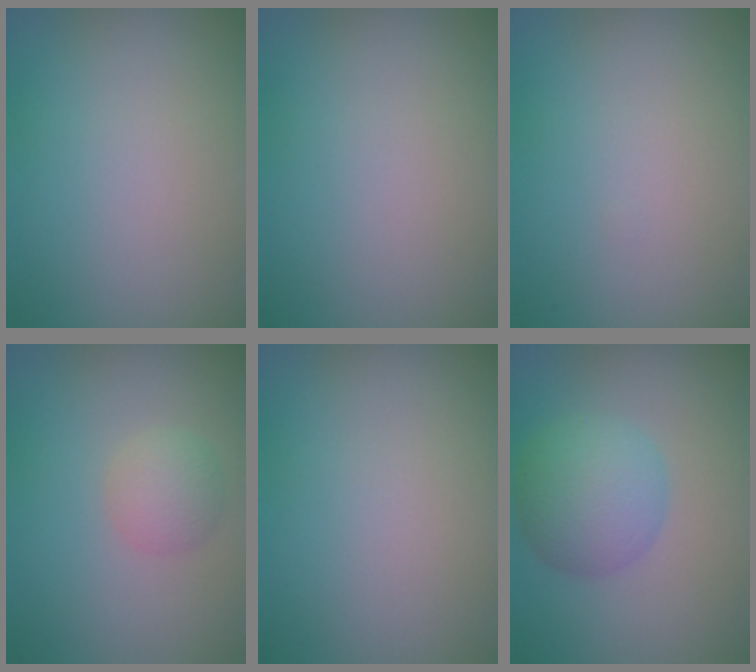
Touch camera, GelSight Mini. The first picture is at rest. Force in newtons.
{"total": 0.0}
{"total": 0.0}
{"total": 2.1, "press": 2.1, "slide": 0.0}
{"total": 0.0}
{"total": 4.9, "press": 4.9, "slide": 0.1}